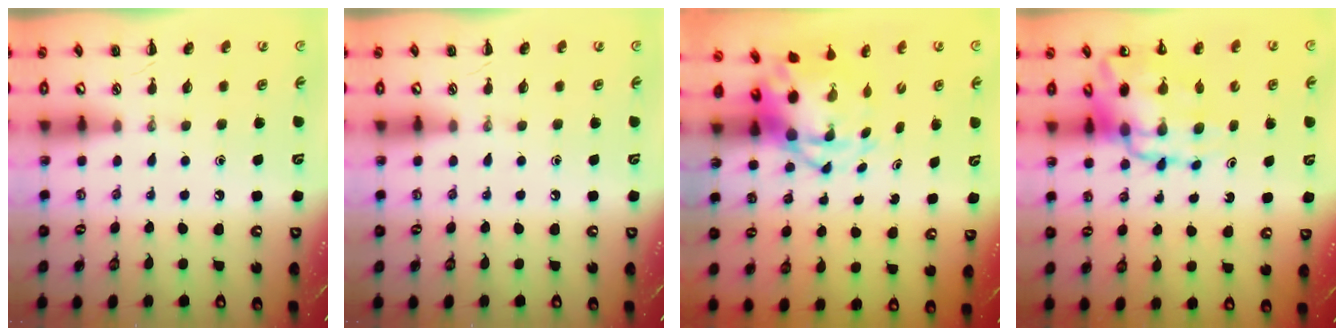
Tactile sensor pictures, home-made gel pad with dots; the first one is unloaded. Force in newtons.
{"total": 0.0}
{"total": 5.0, "press": 4.8, "slide": 1.6}
{"total": 12.2, "press": 11.7, "slide": 3.3}